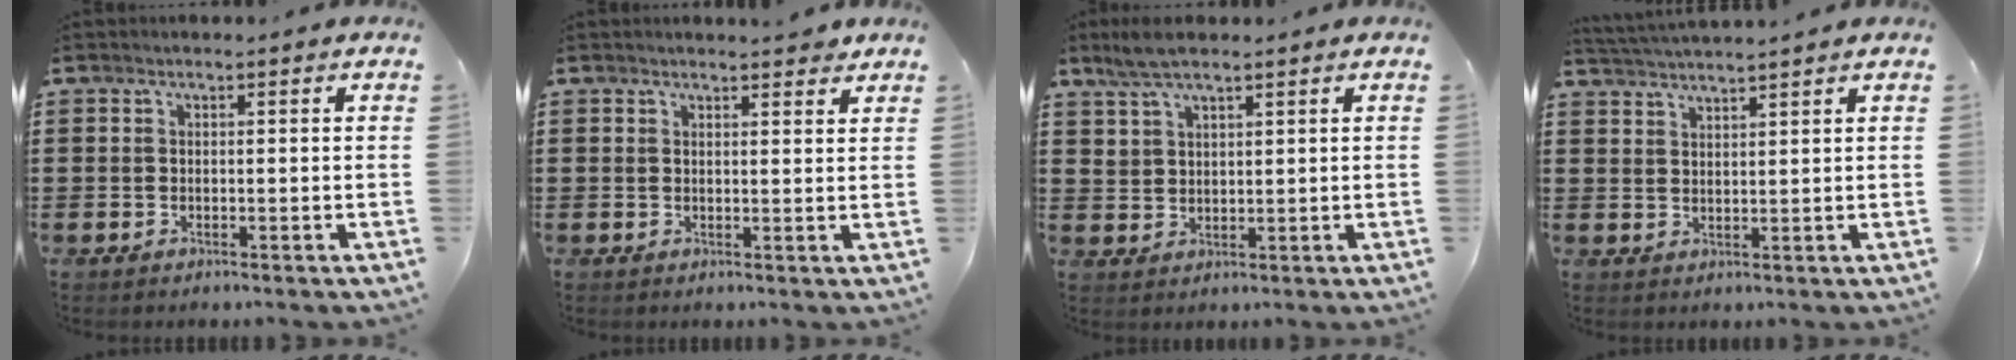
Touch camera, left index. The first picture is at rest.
{"total": 2.3, "force": [2.2, 0.3, 0.6], "torque": [-0.010, -0.001, 0.040]}
{"total": 4.5, "force": [3.6, 1.5, 2.2], "torque": [-0.051, 0.002, 0.067]}
{"total": 2.4, "force": [2.3, -0.6, 0.0], "torque": [-0.008, -0.009, 0.043]}